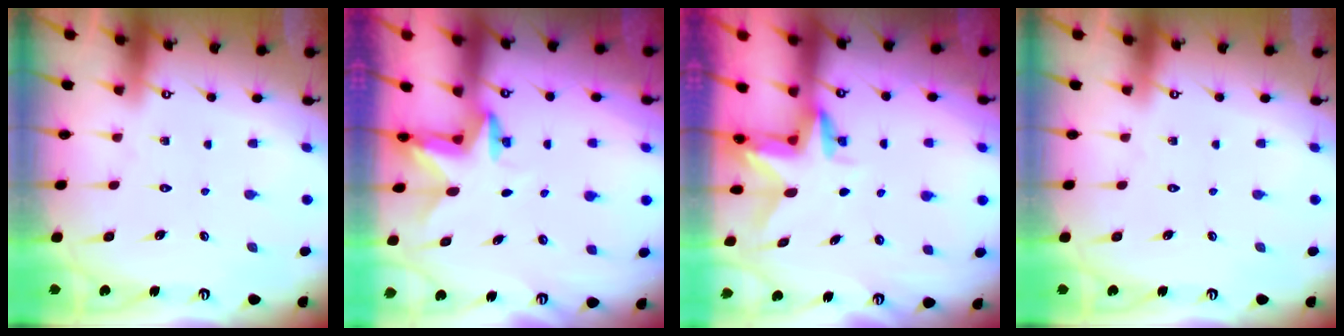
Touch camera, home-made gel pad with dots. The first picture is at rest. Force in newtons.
{"total": 2.6, "press": 2.5, "slide": 0.4}
{"total": 3.1, "press": 3.1, "slide": 0.3}
{"total": 0.0}